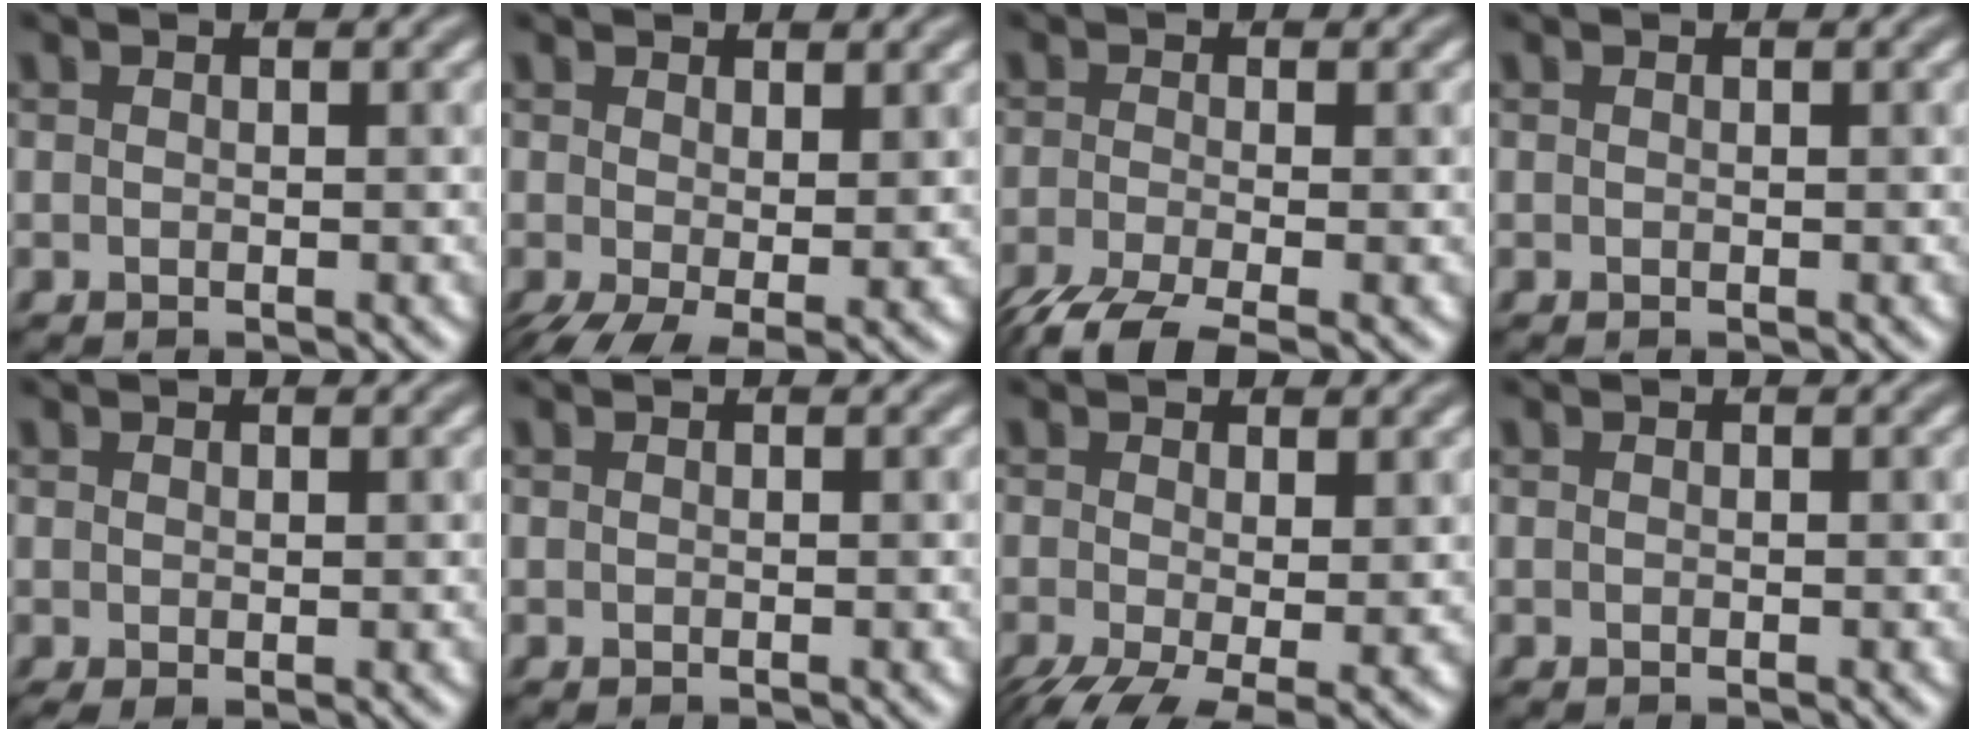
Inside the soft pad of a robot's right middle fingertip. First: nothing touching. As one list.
[{"total": 3.9, "force": [-0.6, 1.8, 3.4], "torque": [-0.070, -0.012, -0.010]}, {"total": 5.3, "force": [-3.6, 1.3, 3.6], "torque": [-0.066, -0.014, -0.079]}, {"total": 0.0}, {"total": 0.9, "force": [0.2, 0.4, 0.8], "torque": [-0.016, 0.000, 0.004]}, {"total": 0.0}, {"total": 6.0, "force": [-2.0, 2.6, 5.0], "torque": [-0.105, -0.021, -0.030]}, {"total": 0.0}]